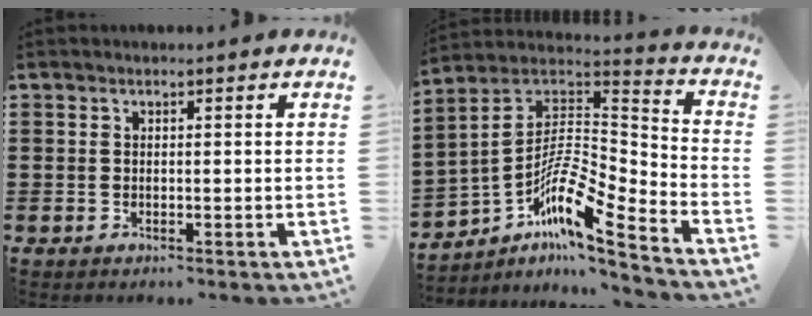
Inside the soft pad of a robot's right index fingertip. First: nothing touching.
{"total": 10.7, "force": [-6.4, 2.3, 8.3], "torque": [-0.168, -0.012, -0.132]}